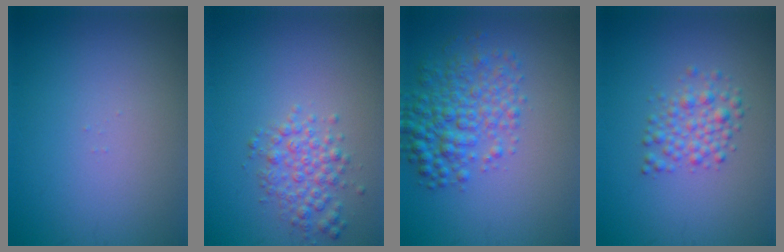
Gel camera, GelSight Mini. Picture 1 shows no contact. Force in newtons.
{"total": 2.8, "press": 2.8, "slide": 0.1}
{"total": 4.8, "press": 4.8, "slide": 0.1}
{"total": 2.5, "press": 2.5, "slide": 0.0}